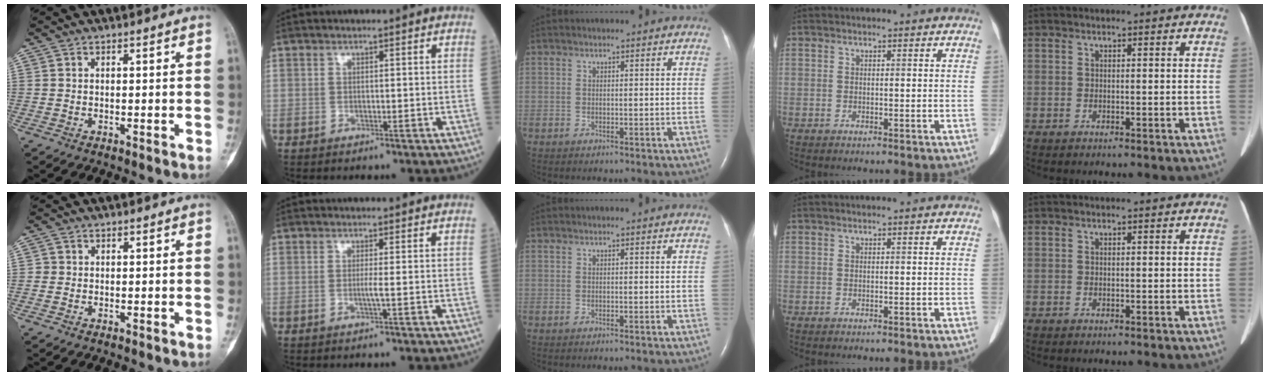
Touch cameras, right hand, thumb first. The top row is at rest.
{"thumb": {"total": 0.8, "force": [-0.1, 0.8, 0.1], "torque": [0.004, 0.004, -0.004]}, "index": {"total": 1.0, "force": [-0.2, -0.4, 0.9], "torque": [-0.010, 0.001, -0.007]}}